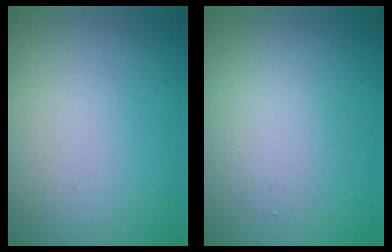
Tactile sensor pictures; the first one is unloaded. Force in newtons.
{"total": 2.4, "press": 2.4, "slide": 0.2}